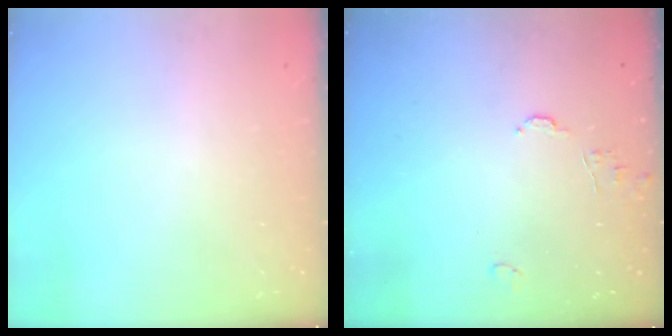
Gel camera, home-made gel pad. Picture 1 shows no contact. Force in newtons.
{"total": 7.0, "press": 7.0, "slide": 0.7}